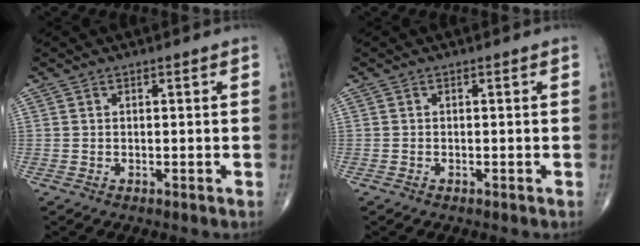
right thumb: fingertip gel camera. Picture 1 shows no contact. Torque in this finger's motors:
{"motor_torque": [0.48, 0.03, -0.27, -0.32, 0.00]}